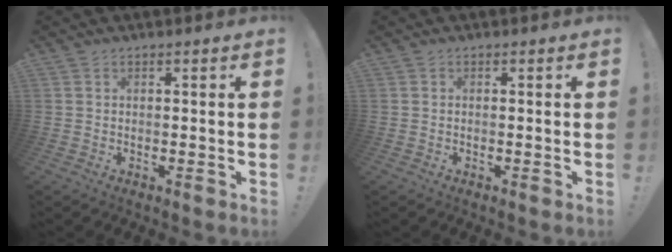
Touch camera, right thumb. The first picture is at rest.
{"total": 0.0}